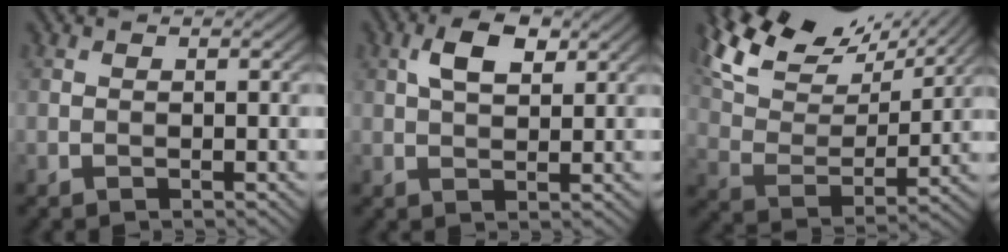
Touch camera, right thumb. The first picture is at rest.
{"total": 4.7, "force": [1.9, 2.4, 3.6], "torque": [-0.074, 0.007, 0.032]}
{"total": 15.0, "force": [11.3, 5.8, 8.1], "torque": [-0.193, 0.021, 0.179]}